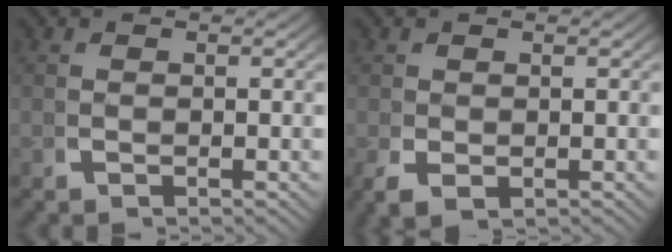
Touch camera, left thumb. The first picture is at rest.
{"total": 1.6, "force": [-0.3, 1.1, 1.1], "torque": [-0.031, -0.016, 0.008]}